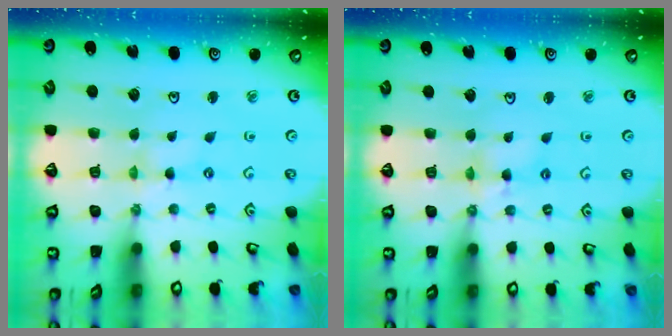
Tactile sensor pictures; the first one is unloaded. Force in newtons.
{"total": 5.2, "press": 5.2, "slide": 0.4}